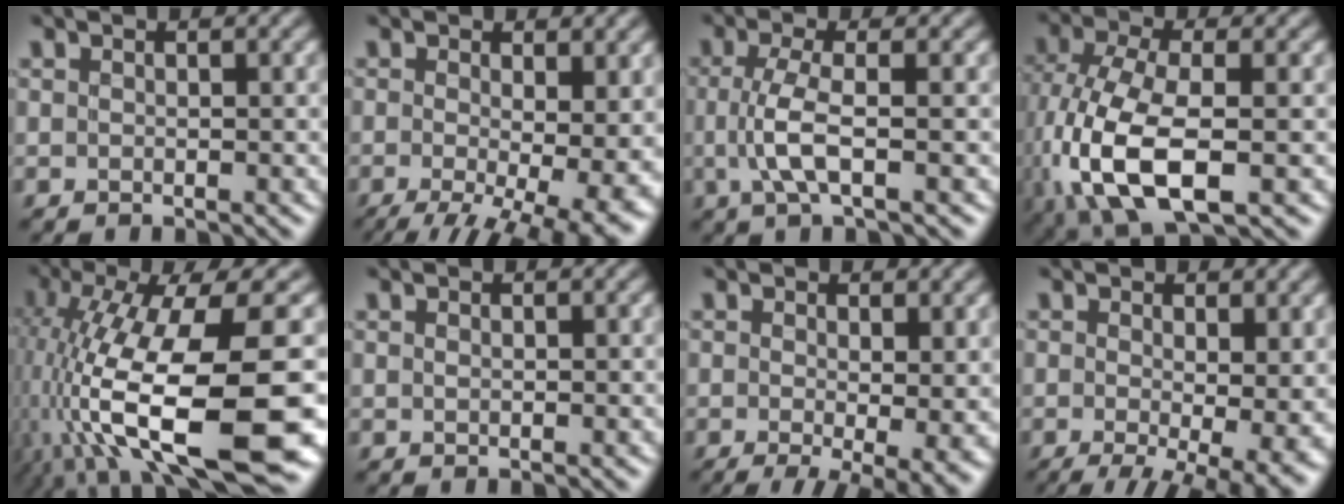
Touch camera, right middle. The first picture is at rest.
{"total": 11.5, "force": [-2.3, 4.7, 10.3], "torque": [-0.135, -0.026, -0.010]}
{"total": 3.6, "force": [-0.7, 1.0, 3.4], "torque": [-0.077, -0.006, -0.013]}
{"total": 10.3, "force": [-3.0, 5.1, 8.4], "torque": [-0.191, -0.015, -0.058]}
{"total": 14.9, "force": [-3.6, 5.1, 13.6], "torque": [-0.264, -0.021, -0.049]}
{"total": 0.0}
{"total": 5.0, "force": [-0.5, 1.3, 4.8], "torque": [-0.068, -0.023, -0.003]}
{"total": 7.6, "force": [-1.1, 2.5, 7.1], "torque": [-0.090, -0.021, -0.009]}